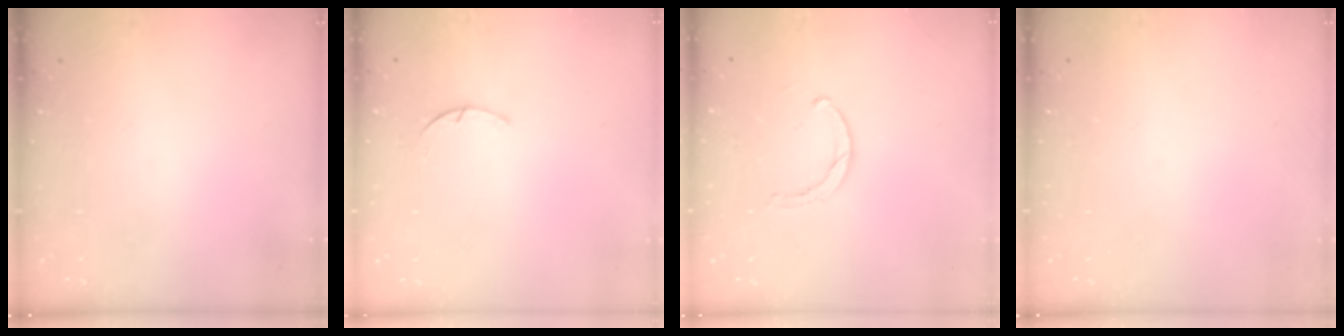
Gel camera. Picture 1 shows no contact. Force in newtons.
{"total": 1.4, "press": 1.4, "slide": 0.3}
{"total": 2.8, "press": 2.7, "slide": 0.3}
{"total": 0.0}